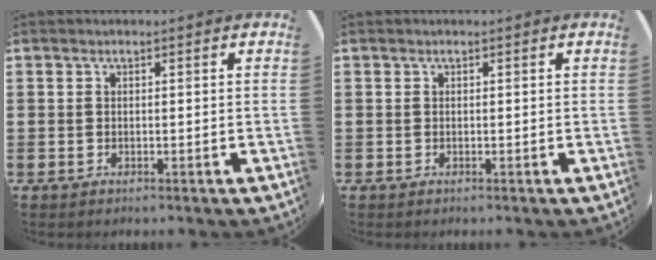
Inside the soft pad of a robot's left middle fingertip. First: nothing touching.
{"total": 0.0}